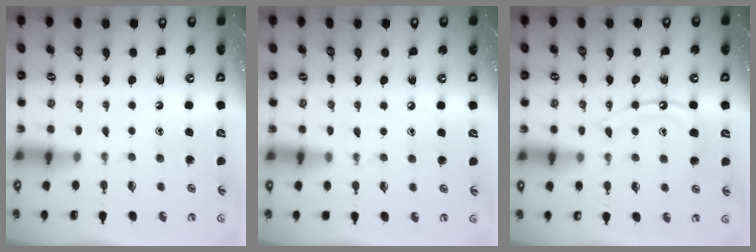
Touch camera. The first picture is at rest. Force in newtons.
{"total": 4.8, "press": 4.7, "slide": 0.8}
{"total": 11.2, "press": 11.2, "slide": 1.0}